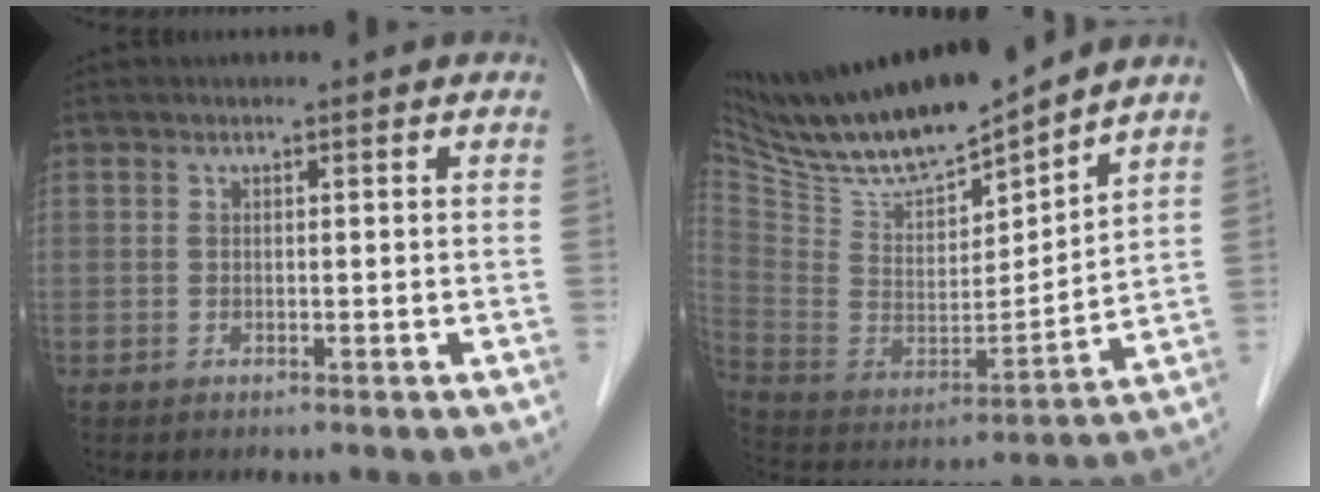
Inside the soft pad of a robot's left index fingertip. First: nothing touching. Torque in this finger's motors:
{"motor_torque": [0.00, -0.37, 0.26, 0.06]}